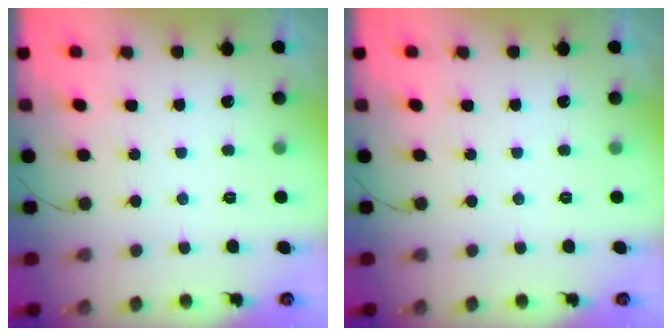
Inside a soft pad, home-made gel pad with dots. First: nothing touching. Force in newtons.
{"total": 0.0}